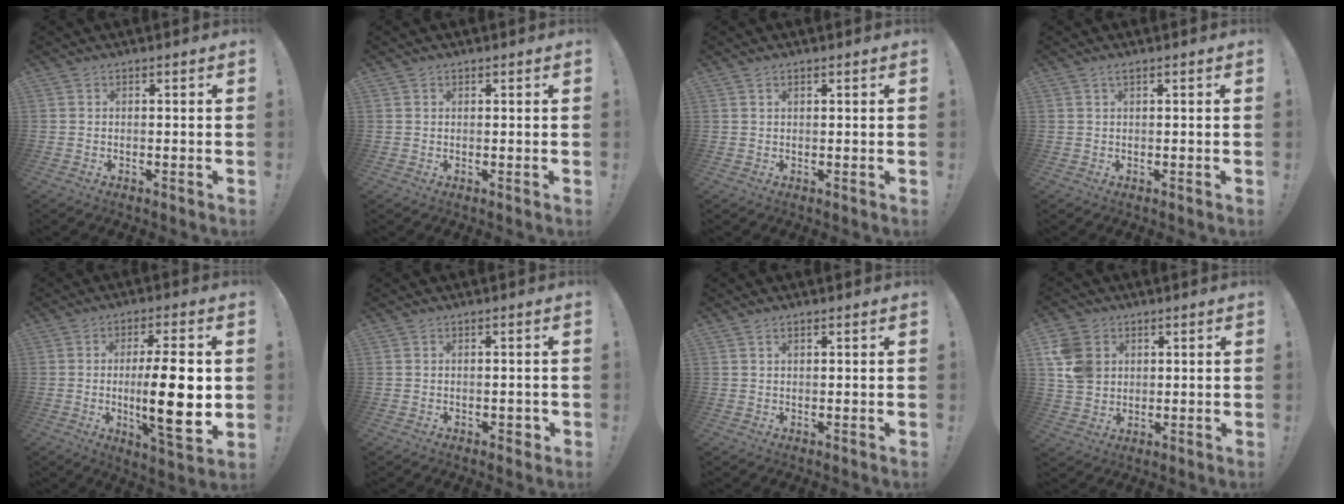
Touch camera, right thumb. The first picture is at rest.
{"total": 0.6, "force": [0.5, 0.4, 0.1], "torque": [0.005, -0.003, 0.007]}
{"total": 0.9, "force": [0.6, 0.5, 0.5], "torque": [-0.003, -0.003, 0.010]}
{"total": 1.2, "force": [0.6, 0.2, 1.0], "torque": [-0.021, 0.001, 0.010]}
{"total": 17.2, "force": [-0.7, 3.3, 16.9], "torque": [-0.280, -0.014, -0.016]}
{"total": 1.8, "force": [-0.4, 1.2, 1.2], "torque": [-0.015, 0.004, -0.007]}
{"total": 1.2, "force": [0.8, 0.6, 0.7], "torque": [-0.007, -0.003, 0.014]}
{"total": 9.9, "force": [3.1, 8.5, 4.1], "torque": [-0.076, -0.007, 0.066]}